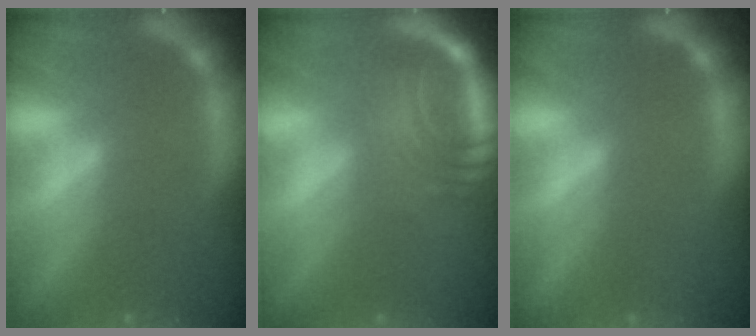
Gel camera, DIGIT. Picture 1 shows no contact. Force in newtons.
{"total": 8.1}
{"total": 0.0}